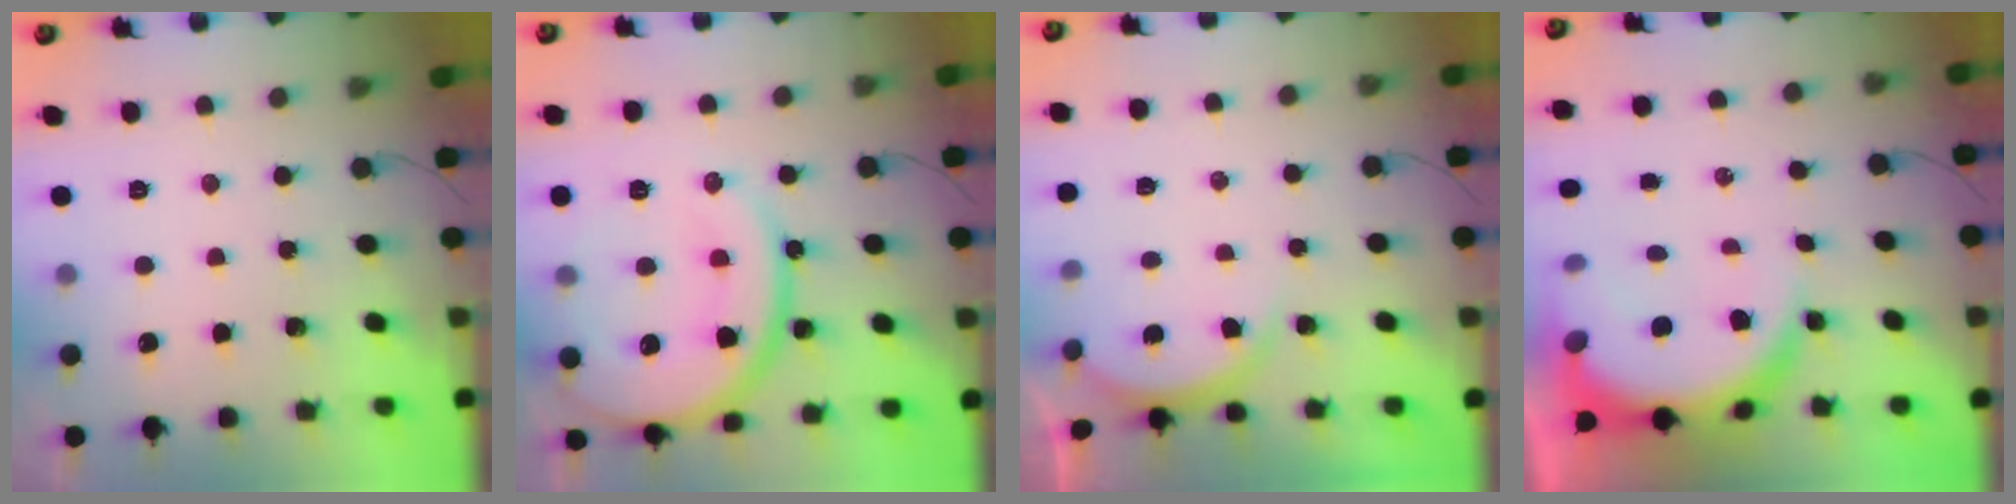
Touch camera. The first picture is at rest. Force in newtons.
{"total": 21.0, "press": 20.9, "slide": 2.2}
{"total": 4.2, "press": 4.2, "slide": 0.4}
{"total": 10.2, "press": 10.1, "slide": 1.2}